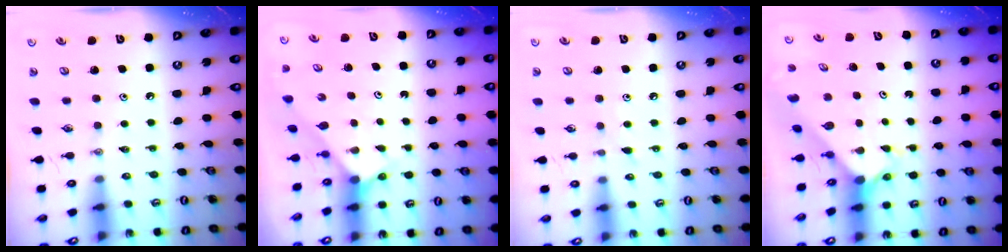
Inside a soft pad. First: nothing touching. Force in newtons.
{"total": 2.4, "press": 2.4, "slide": 0.2}
{"total": 3.9, "press": 3.8, "slide": 0.5}
{"total": 2.4, "press": 2.4, "slide": 0.3}